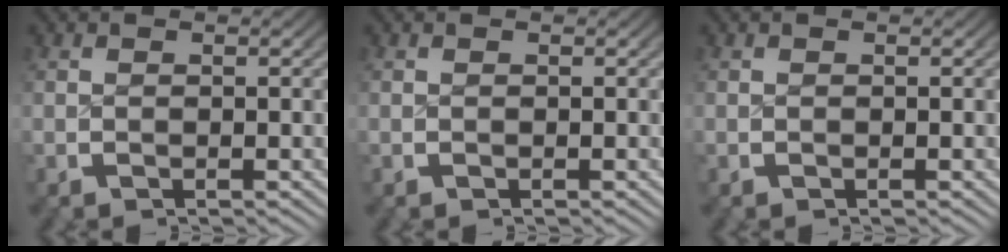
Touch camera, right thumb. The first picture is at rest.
{"total": 0.0}
{"total": 0.0}